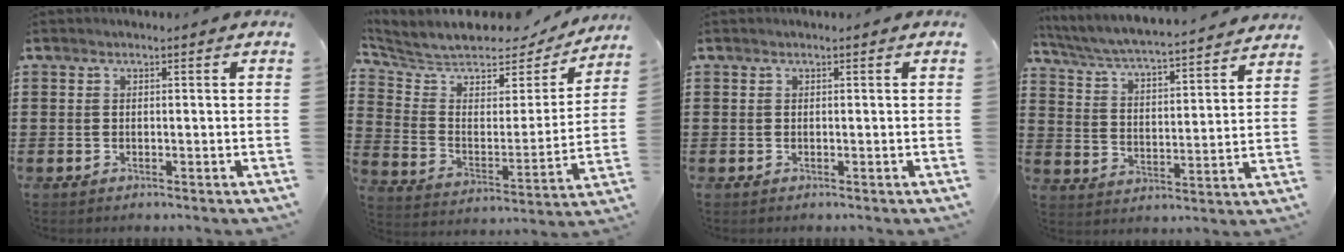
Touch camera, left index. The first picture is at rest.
{"total": 6.5, "force": [5.6, 2.6, 2.0], "torque": [-0.076, -0.042, 0.092]}
{"total": 0.0}
{"total": 4.8, "force": [4.6, -0.2, 1.4], "torque": [-0.051, -0.037, 0.072]}